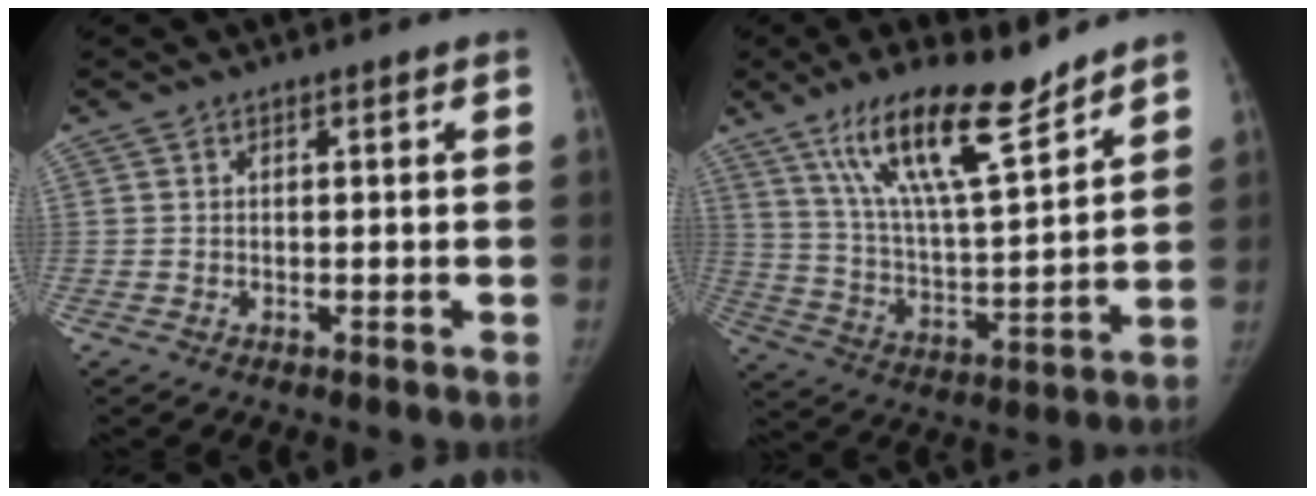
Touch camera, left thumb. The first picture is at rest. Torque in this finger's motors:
{"motor_torque": [0.63, 0.03, 1.41, -1.38, 0.52]}